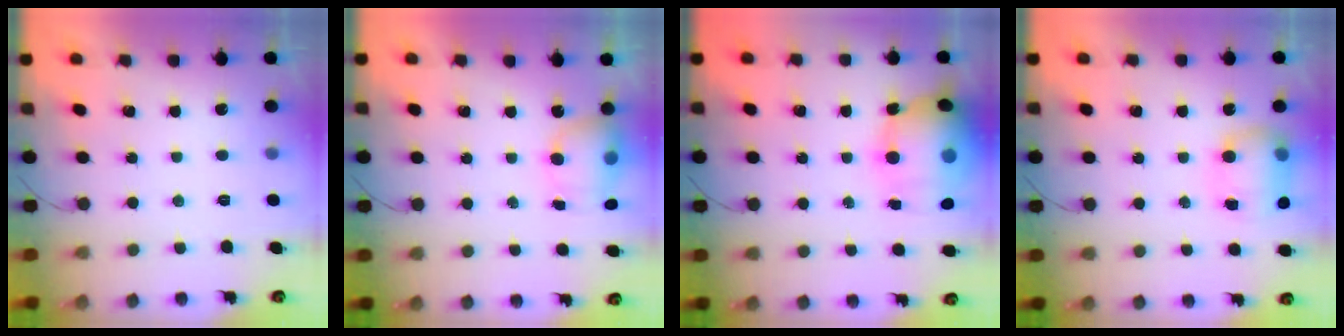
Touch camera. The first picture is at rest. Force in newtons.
{"total": 6.3, "press": 6.2, "slide": 0.7}
{"total": 17.9, "press": 17.4, "slide": 4.2}
{"total": 8.0, "press": 8.0, "slide": 0.5}